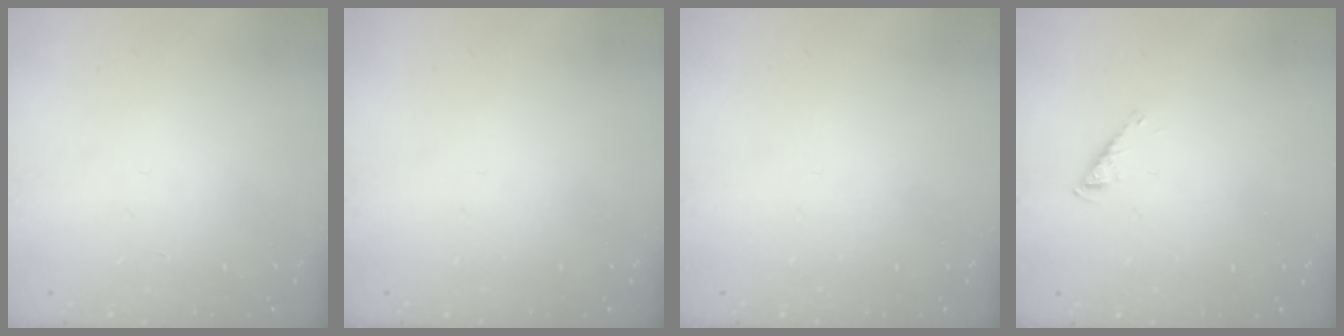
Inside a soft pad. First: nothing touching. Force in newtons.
{"total": 0.0}
{"total": 0.0}
{"total": 2.7, "press": 2.6, "slide": 0.3}